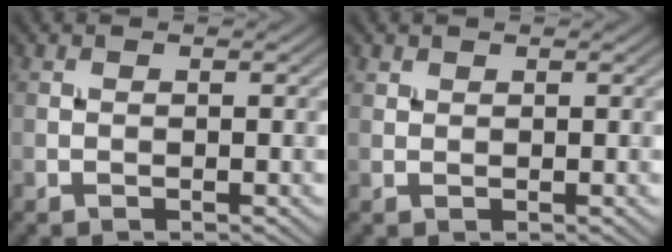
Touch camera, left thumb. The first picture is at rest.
{"total": 0.6, "force": [0.5, 0.3, 0.1], "torque": [-0.004, 0.000, 0.012]}